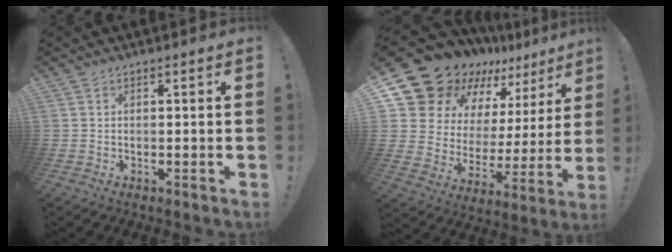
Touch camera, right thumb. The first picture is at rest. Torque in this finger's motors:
{"motor_torque": [1.09, 1.58, 0.36, 0.20, 0.34]}